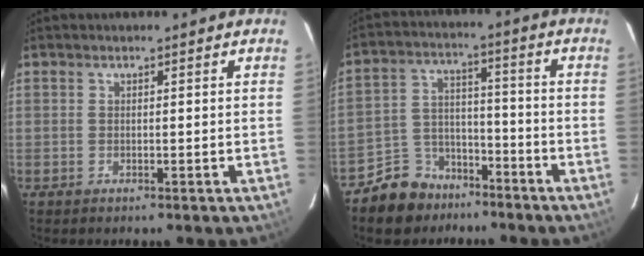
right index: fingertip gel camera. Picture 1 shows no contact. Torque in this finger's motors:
{"motor_torque": [0.77, -0.54, 0.07, 0.00]}